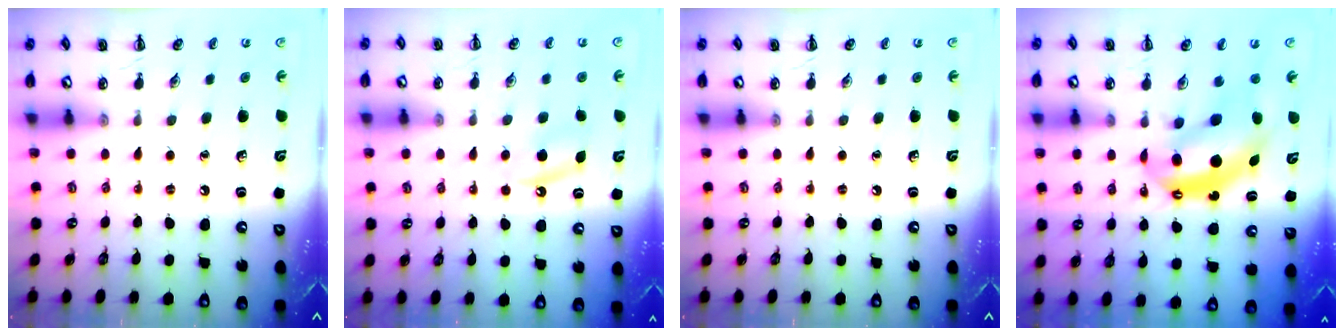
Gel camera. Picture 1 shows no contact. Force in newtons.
{"total": 6.1, "press": 5.8, "slide": 1.8}
{"total": 0.0}
{"total": 8.2, "press": 8.0, "slide": 2.0}